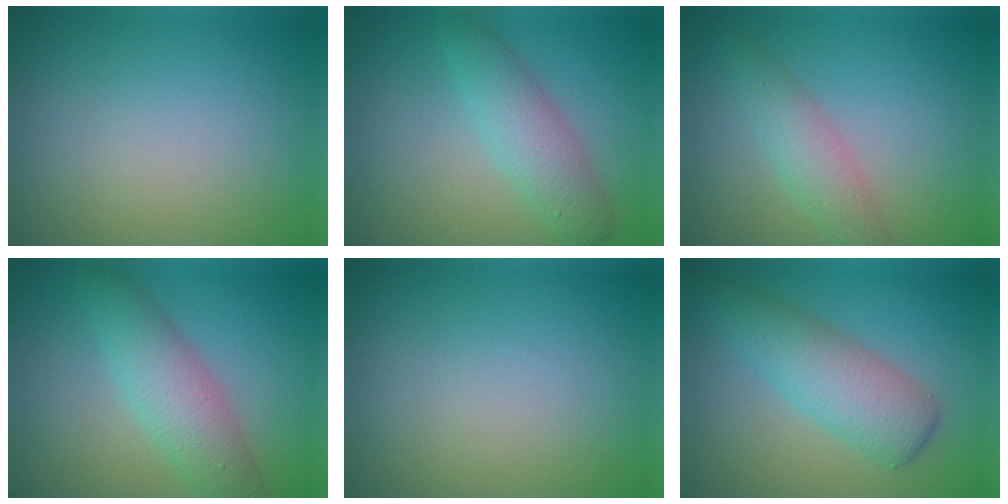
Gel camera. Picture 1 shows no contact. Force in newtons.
{"total": 3.7, "press": 3.7, "slide": 0.0}
{"total": 2.8, "press": 2.8, "slide": 0.1}
{"total": 4.7, "press": 4.7, "slide": 0.1}
{"total": 0.0}
{"total": 5.0, "press": 5.0, "slide": 0.2}